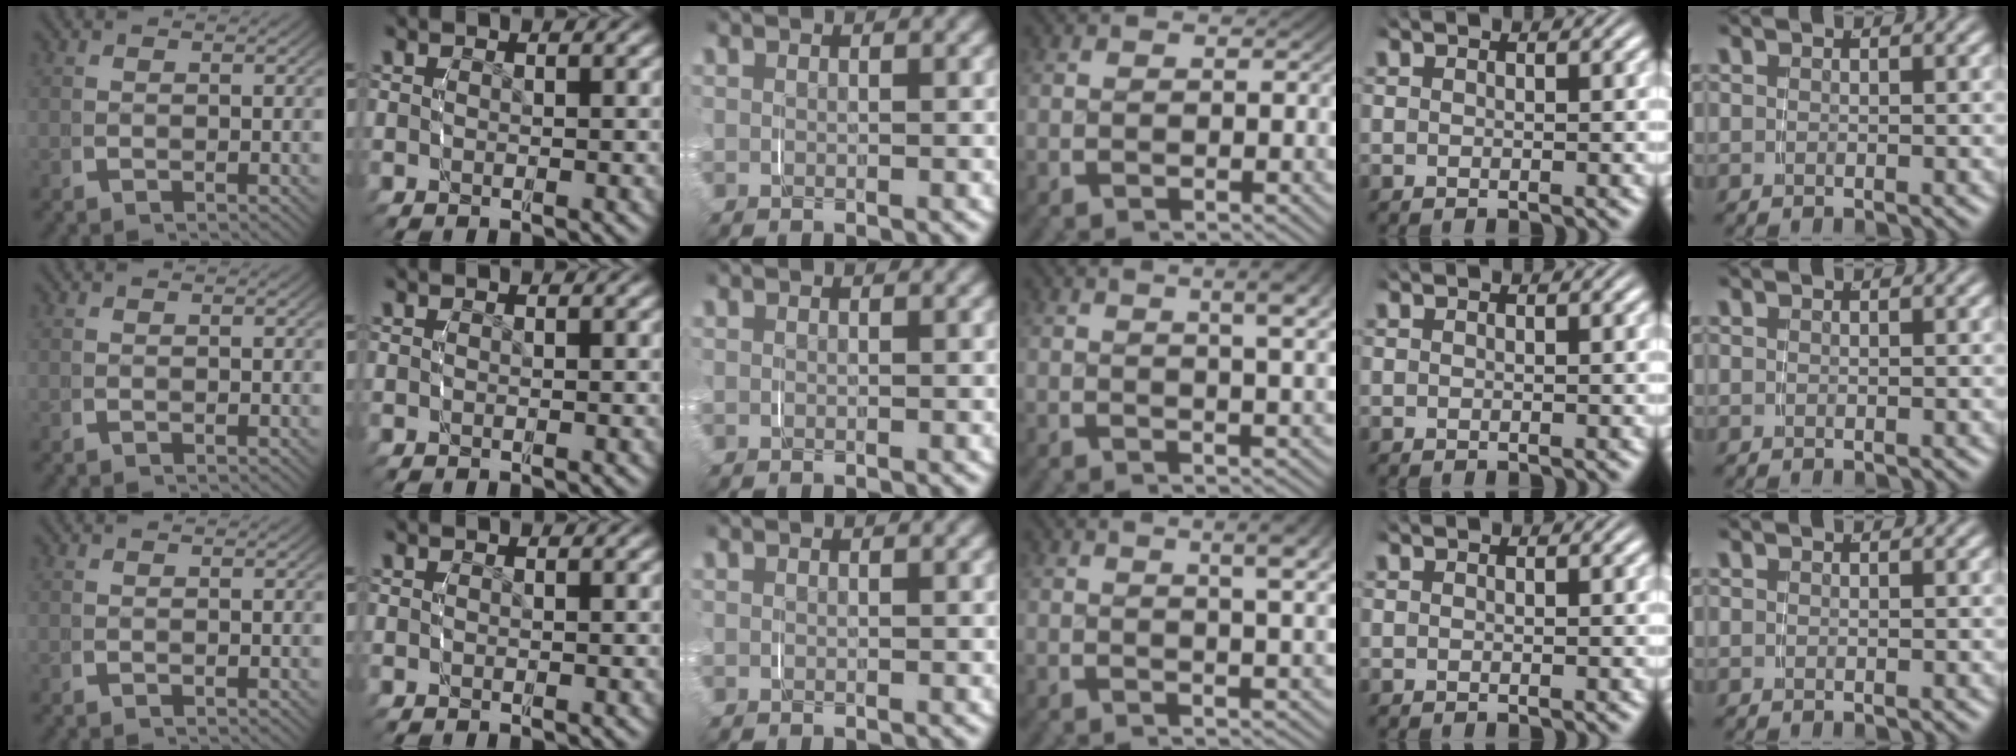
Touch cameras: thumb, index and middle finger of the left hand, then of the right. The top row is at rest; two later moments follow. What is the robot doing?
{"motion": "grasp_and_lifting", "object": "measuring cup"}